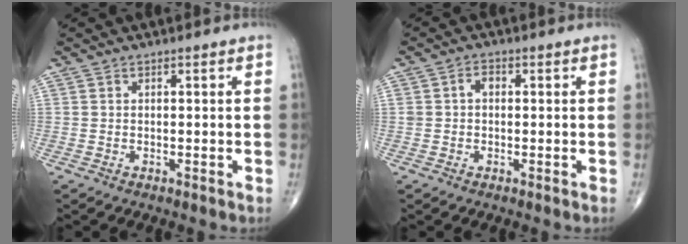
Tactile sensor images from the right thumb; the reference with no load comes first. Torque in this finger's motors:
{"motor_torque": [0.58, 0.44, 0.44, 0.15, -0.01]}